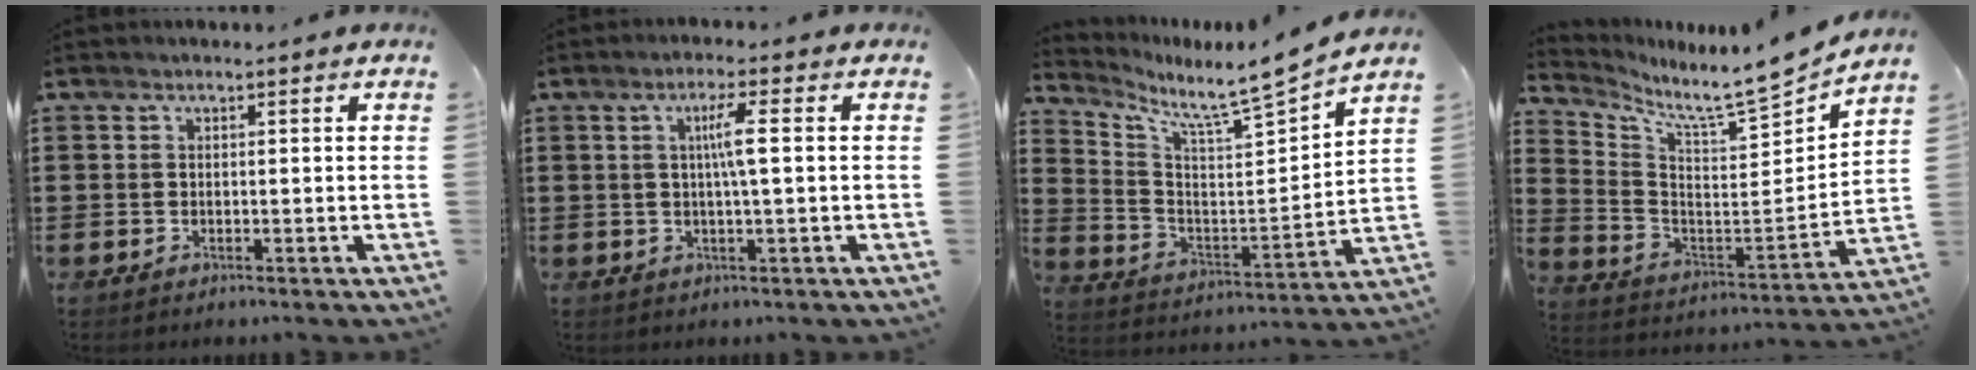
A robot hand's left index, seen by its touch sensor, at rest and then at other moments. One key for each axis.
{"total": 4.1, "fx": 0.6, "fy": 0.1, "fz": 4.0, "tx": -0.078, "ty": 0.002, "tz": 0.006}
{"total": 6.5, "fx": 6.0, "fy": -0.4, "fz": 2.5, "tx": -0.073, "ty": -0.060, "tz": 0.086}
{"total": 6.8, "fx": 6.6, "fy": -0.5, "fz": 1.9, "tx": -0.069, "ty": -0.072, "tz": 0.099}